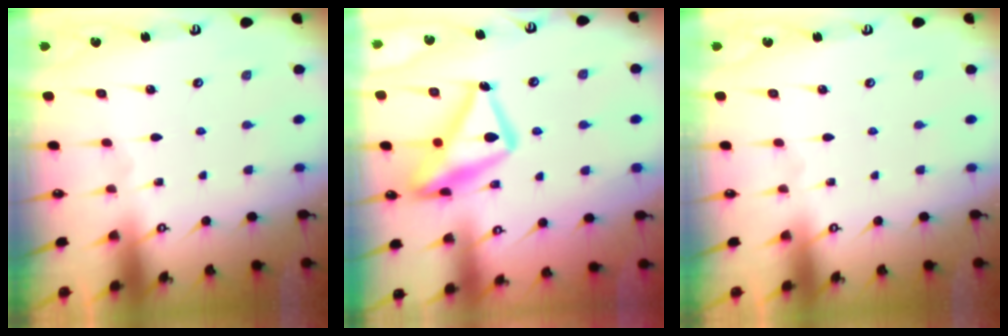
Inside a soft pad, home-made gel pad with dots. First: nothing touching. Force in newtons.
{"total": 18.4, "press": 18.3, "slide": 1.6}
{"total": 0.0}